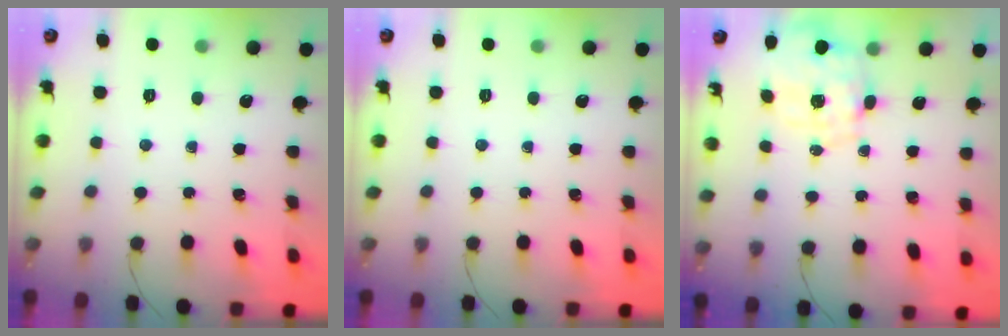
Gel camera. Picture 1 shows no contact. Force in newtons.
{"total": 0.0}
{"total": 1.8, "press": 1.4, "slide": 1.1}